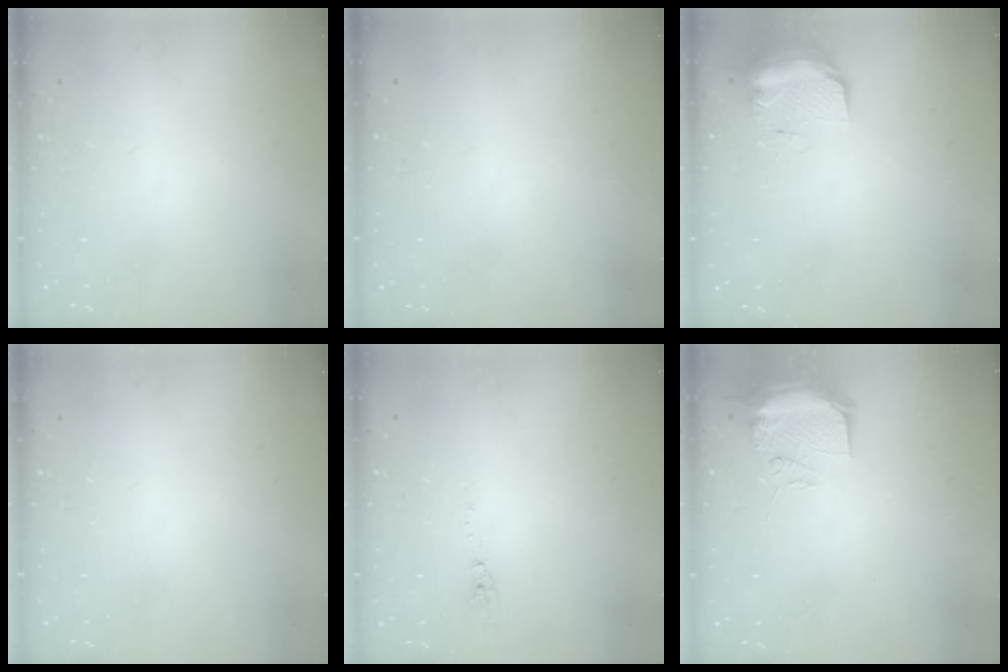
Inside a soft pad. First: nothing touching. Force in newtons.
{"total": 0.0}
{"total": 9.7, "press": 9.6, "slide": 0.9}
{"total": 0.0}
{"total": 5.2, "press": 5.2, "slide": 0.5}
{"total": 14.8, "press": 11.3, "slide": 9.5}